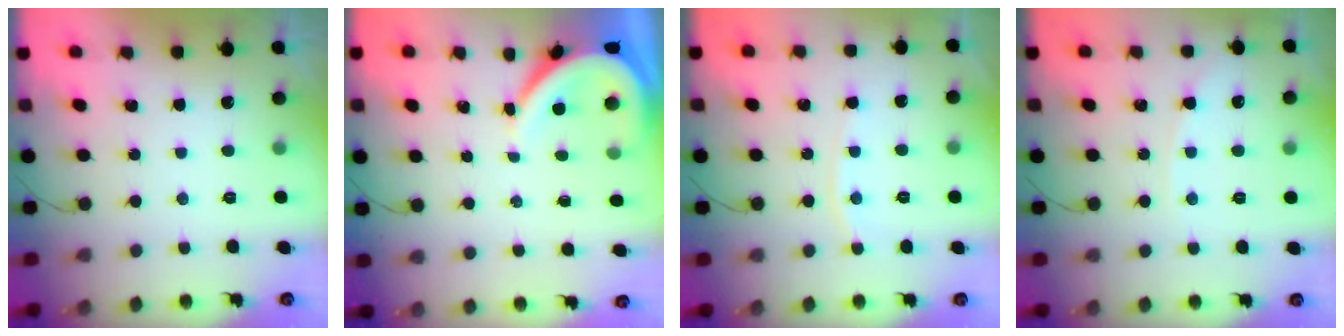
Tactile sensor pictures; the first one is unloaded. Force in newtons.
{"total": 7.4, "press": 7.4, "slide": 1.0}
{"total": 4.2, "press": 4.1, "slide": 0.6}
{"total": 4.2, "press": 4.2, "slide": 0.4}